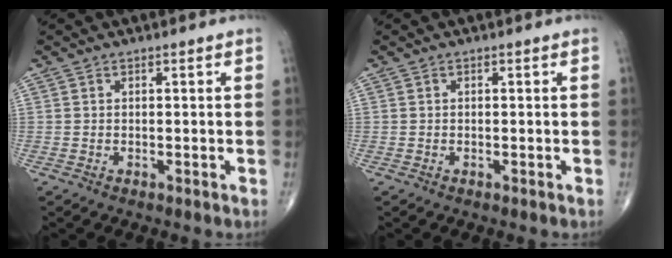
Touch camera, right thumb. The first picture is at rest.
{"total": 0.0}